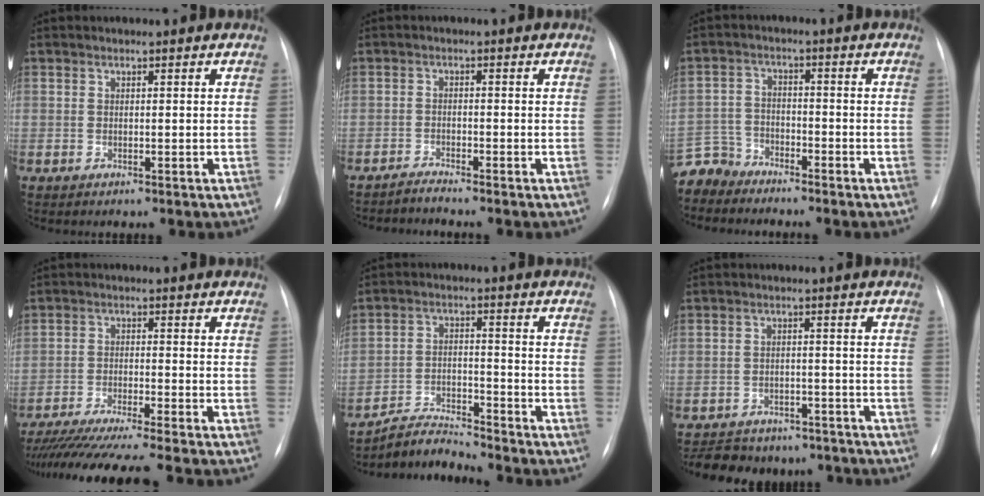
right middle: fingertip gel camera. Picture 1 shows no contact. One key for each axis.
{"total": 1.7, "fx": -1.6, "fy": -0.5, "fz": -0.2, "tx": 0.005, "ty": -0.008, "tz": -0.032}
{"total": 5.5, "fx": -5.2, "fy": 1.7, "fz": -0.8, "tx": 0.017, "ty": 0.000, "tz": -0.107}
{"total": 16.0, "fx": -14.0, "fy": -1.2, "fz": 7.6, "tx": -0.112, "ty": -0.039, "tz": -0.220}
{"total": 6.0, "fx": -5.9, "fy": -0.6, "fz": -0.6, "tx": 0.001, "ty": -0.005, "tz": -0.105}
{"total": 12.8, "fx": -10.8, "fy": 6.1, "fz": 3.2, "tx": -0.059, "ty": 0.015, "tz": -0.130}